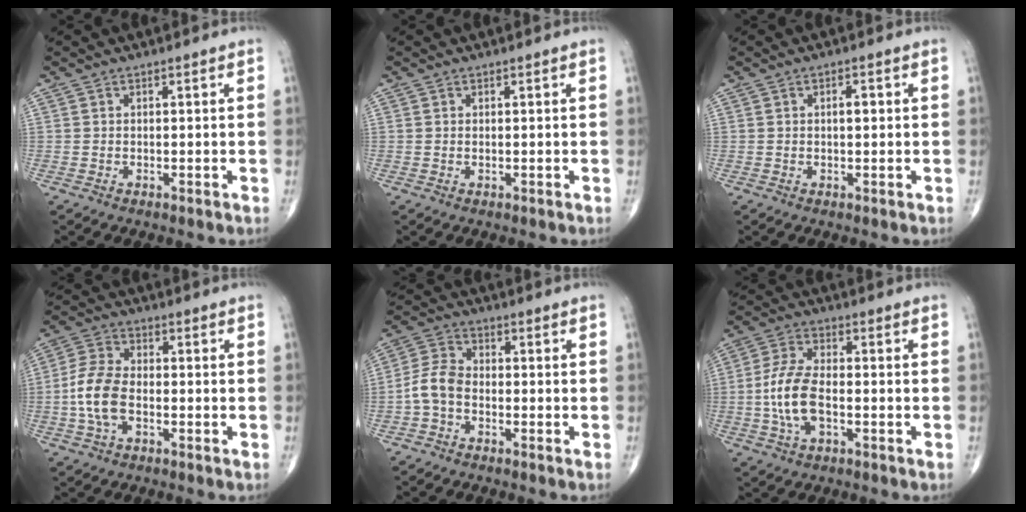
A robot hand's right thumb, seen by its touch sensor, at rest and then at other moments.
{"total": 0.0}
{"total": 1.8, "force": [0.3, 0.8, 1.6], "torque": [-0.024, 0.002, 0.003]}
{"total": 8.7, "force": [-1.9, 4.9, 7.0], "torque": [-0.150, 0.019, -0.042]}
{"total": 6.0, "force": [-1.9, 3.9, 4.1], "torque": [-0.081, 0.023, -0.049]}
{"total": 9.6, "force": [-1.7, 4.6, 8.3], "torque": [-0.176, 0.016, -0.036]}